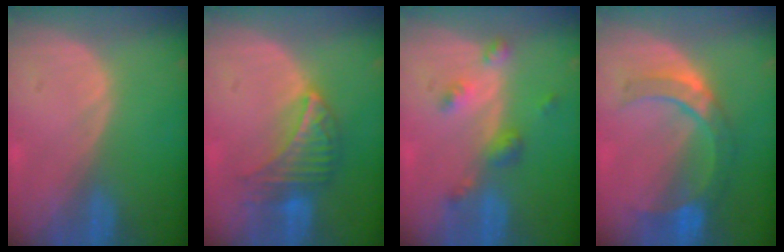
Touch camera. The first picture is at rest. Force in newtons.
{"total": 6.6, "press": 6.5, "slide": 1.0}
{"total": 4.7, "press": 4.2, "slide": 2.2}
{"total": 7.1, "press": 7.0, "slide": 0.8}